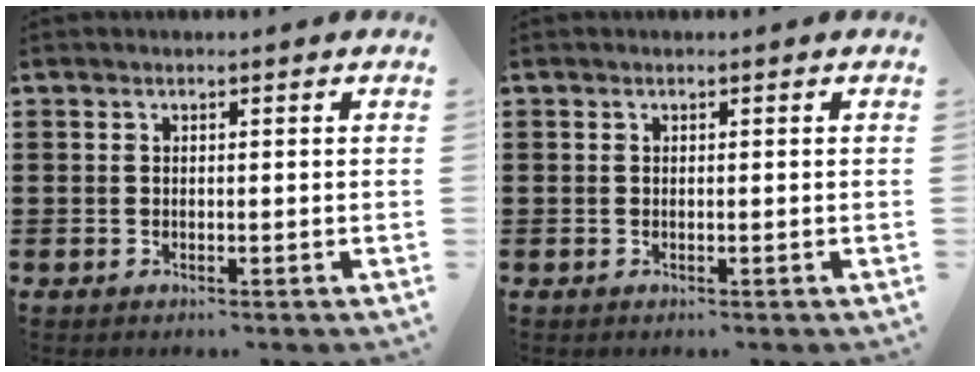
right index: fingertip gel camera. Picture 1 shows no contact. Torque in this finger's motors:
{"motor_torque": [0.00, 0.00, 0.00, 0.00]}